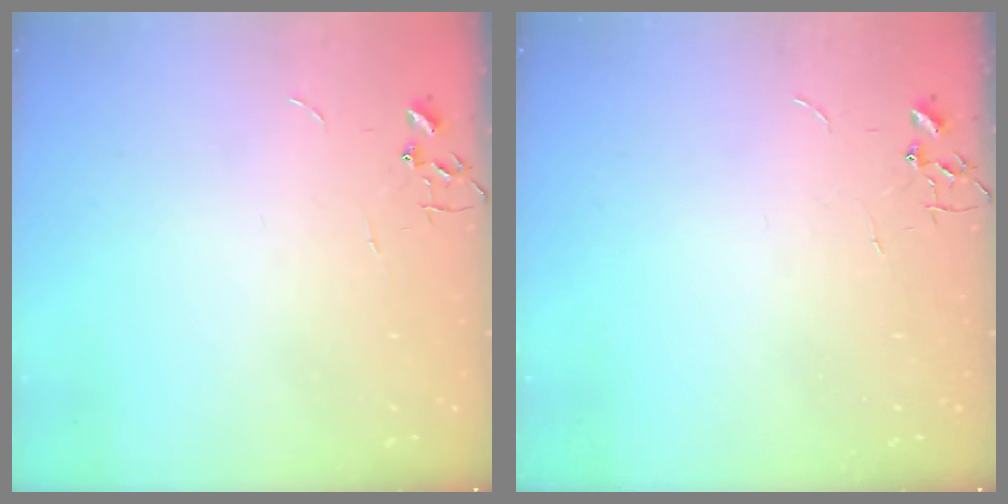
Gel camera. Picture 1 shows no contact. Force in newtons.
{"total": 0.0}